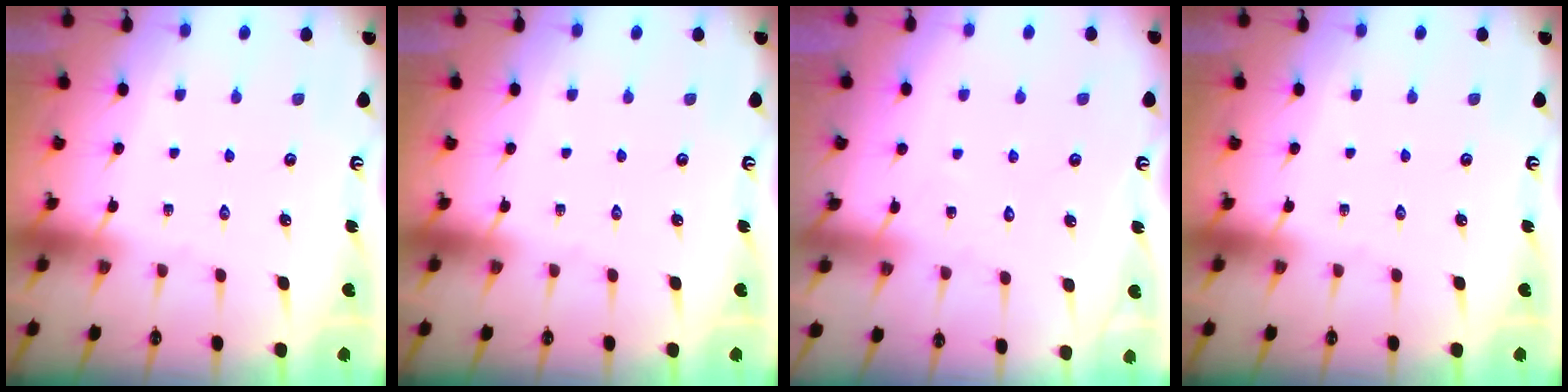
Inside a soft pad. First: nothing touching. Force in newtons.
{"total": 0.0}
{"total": 5.2, "press": 5.2, "slide": 0.6}
{"total": 0.0}